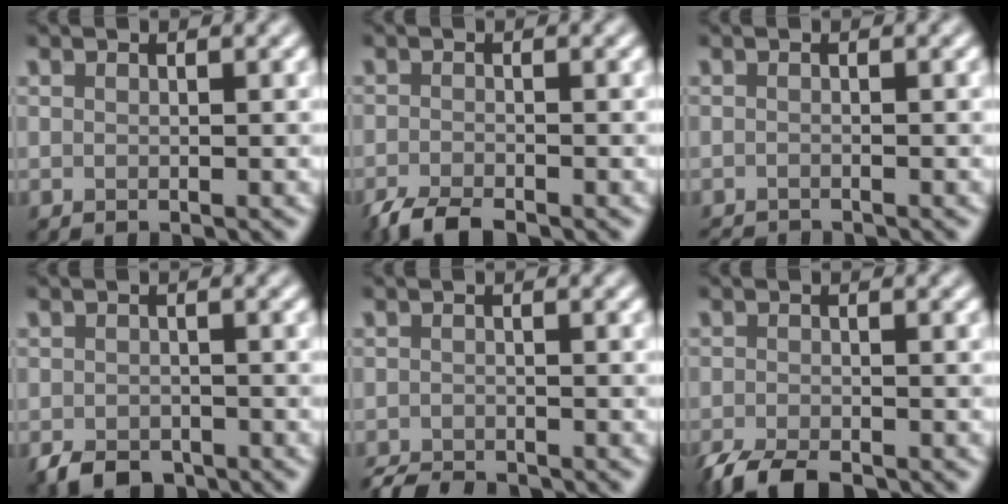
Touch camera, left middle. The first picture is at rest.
{"total": 2.9, "force": [-2.4, 0.6, 1.5], "torque": [-0.029, -0.006, -0.049]}
{"total": 1.7, "force": [-1.7, 0.2, 0.3], "torque": [0.003, -0.010, -0.029]}
{"total": 2.5, "force": [-1.8, 1.5, 1.0], "torque": [-0.017, -0.004, -0.037]}
{"total": 2.6, "force": [-2.5, 0.4, 0.5], "torque": [-0.006, -0.009, -0.047]}
{"total": 3.7, "force": [-3.0, 1.1, 1.9], "torque": [-0.032, -0.008, -0.060]}